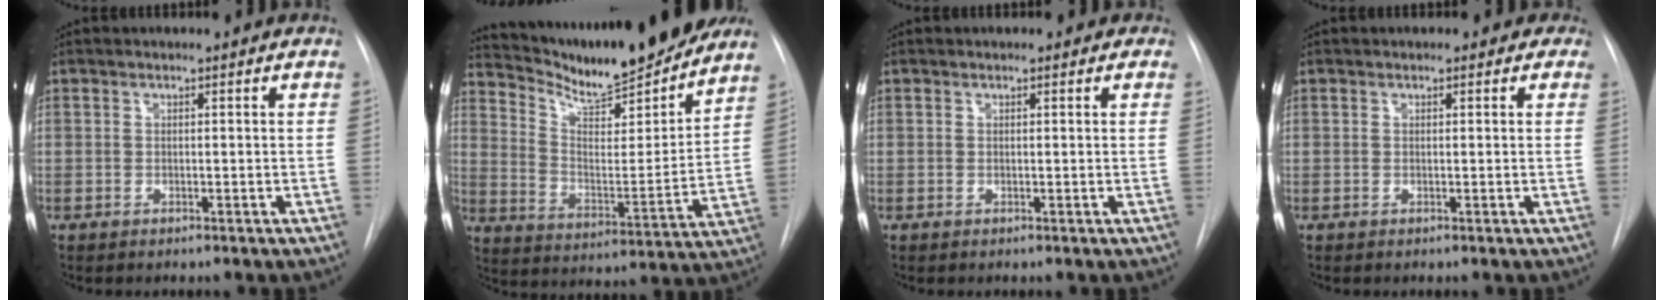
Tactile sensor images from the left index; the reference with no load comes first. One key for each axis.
{"total": 19.5, "fx": 17.6, "fy": 1.5, "fz": 8.1, "tx": -0.142, "ty": -0.035, "tz": 0.273}
{"total": 0.7, "fx": 0.5, "fy": 0.5, "fz": 0.1, "tx": 0.003, "ty": -0.001, "tz": 0.000}
{"total": 1.7, "fx": 1.2, "fy": 1.2, "fz": 0.2, "tx": 0.012, "ty": -0.004, "tz": 0.001}